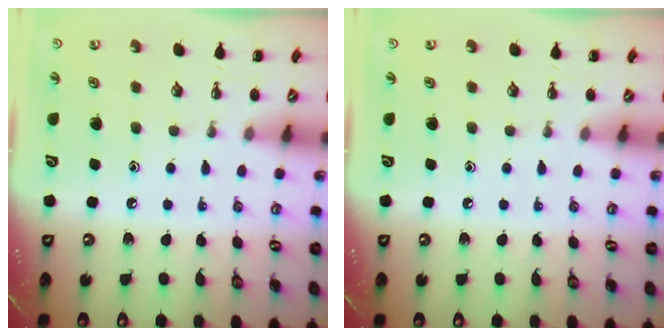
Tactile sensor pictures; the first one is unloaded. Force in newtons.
{"total": 0.0}